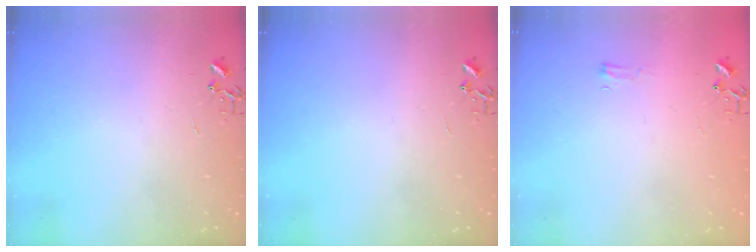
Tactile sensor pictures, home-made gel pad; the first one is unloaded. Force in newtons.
{"total": 0.0}
{"total": 4.4, "press": 4.3, "slide": 0.5}